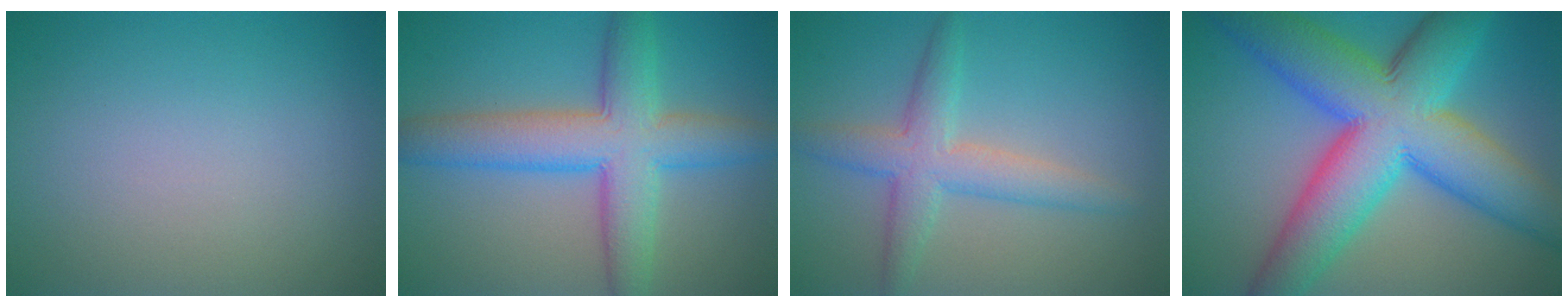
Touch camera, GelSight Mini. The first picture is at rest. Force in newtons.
{"total": 7.6, "press": 7.6, "slide": 0.1}
{"total": 4.3, "press": 4.3, "slide": 0.1}
{"total": 14.2, "press": 14.2, "slide": 0.2}